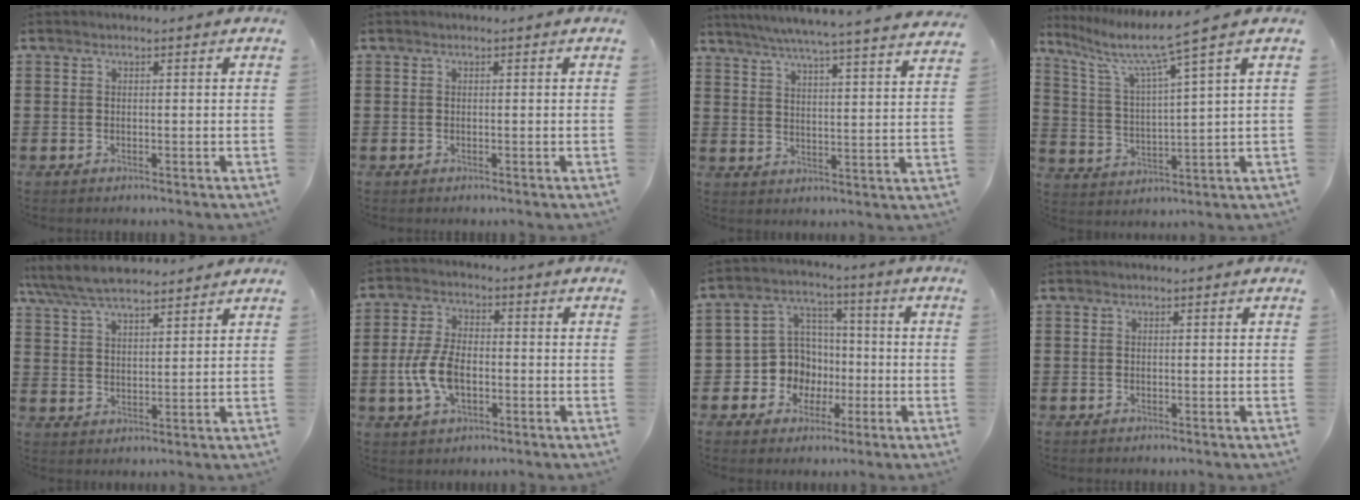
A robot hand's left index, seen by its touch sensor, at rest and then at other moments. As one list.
[{"total": 0.0}, {"total": 5.6, "force": [5.1, -0.9, 2.2], "torque": [-0.063, -0.039, 0.083]}, {"total": 4.3, "force": [3.2, -0.1, 2.8], "torque": [-0.076, -0.024, 0.046]}, {"total": 7.0, "force": [6.3, 1.5, 2.6], "torque": [-0.071, -0.016, 0.118]}, {"total": 7.5, "force": [-1.7, 4.0, 6.1], "torque": [-0.147, -0.001, -0.038]}, {"total": 8.7, "force": [-1.3, 8.3, 2.1], "torque": [-0.090, 0.006, -0.021]}, {"total": 0.0}]